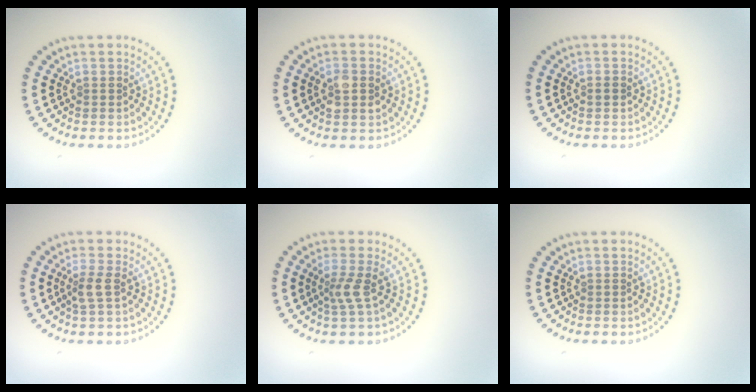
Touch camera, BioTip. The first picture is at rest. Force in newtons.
{"total": 2.0, "press": 2.0, "slide": 0.2}
{"total": 0.8, "press": 0.8, "slide": 0.1}
{"total": 1.7, "press": 1.6, "slide": 0.7}
{"total": 2.0, "press": 1.3, "slide": 1.5}
{"total": 0.0}